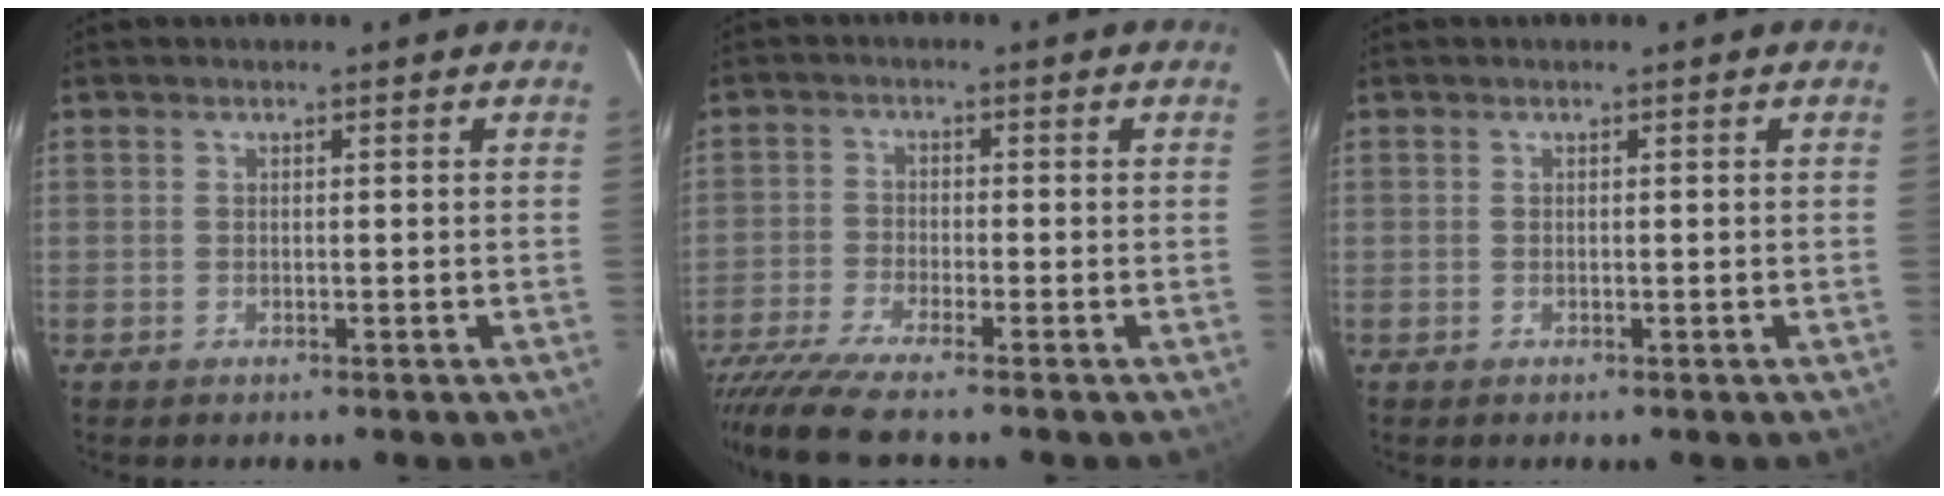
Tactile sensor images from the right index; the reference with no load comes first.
{"total": 9.1, "force": [-7.8, -0.1, 4.6], "torque": [-0.115, -0.036, -0.145]}
{"total": 0.0}